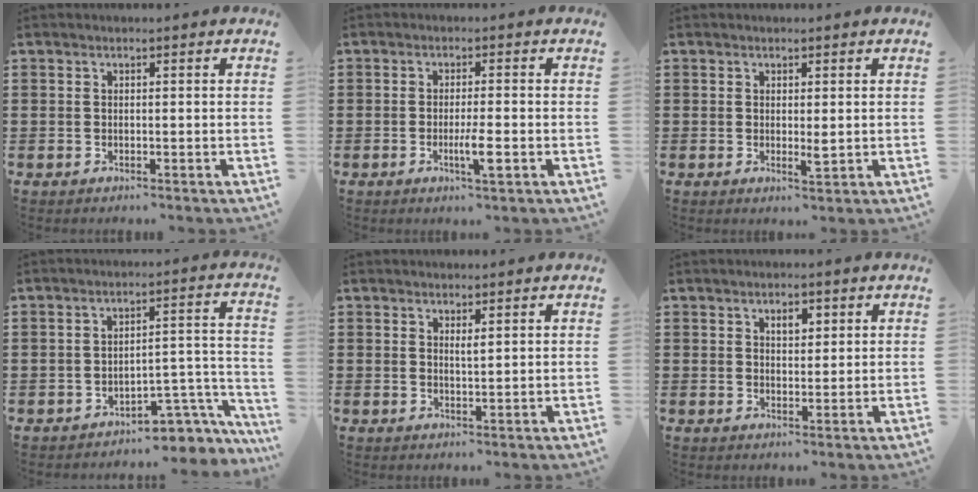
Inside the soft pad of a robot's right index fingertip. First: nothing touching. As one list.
[{"total": 4.1, "force": [-1.4, 0.4, 3.8], "torque": [-0.076, -0.010, -0.028]}, {"total": 1.8, "force": [0.1, 0.6, 1.7], "torque": [-0.030, -0.001, 0.003]}, {"total": 4.9, "force": [-4.1, 1.5, 2.2], "torque": [-0.038, 0.005, -0.080]}, {"total": 1.3, "force": [0.9, 0.3, 0.9], "torque": [-0.019, 0.002, 0.015]}, {"total": 2.5, "force": [1.2, 1.4, 1.6], "torque": [-0.020, 0.000, 0.018]}]